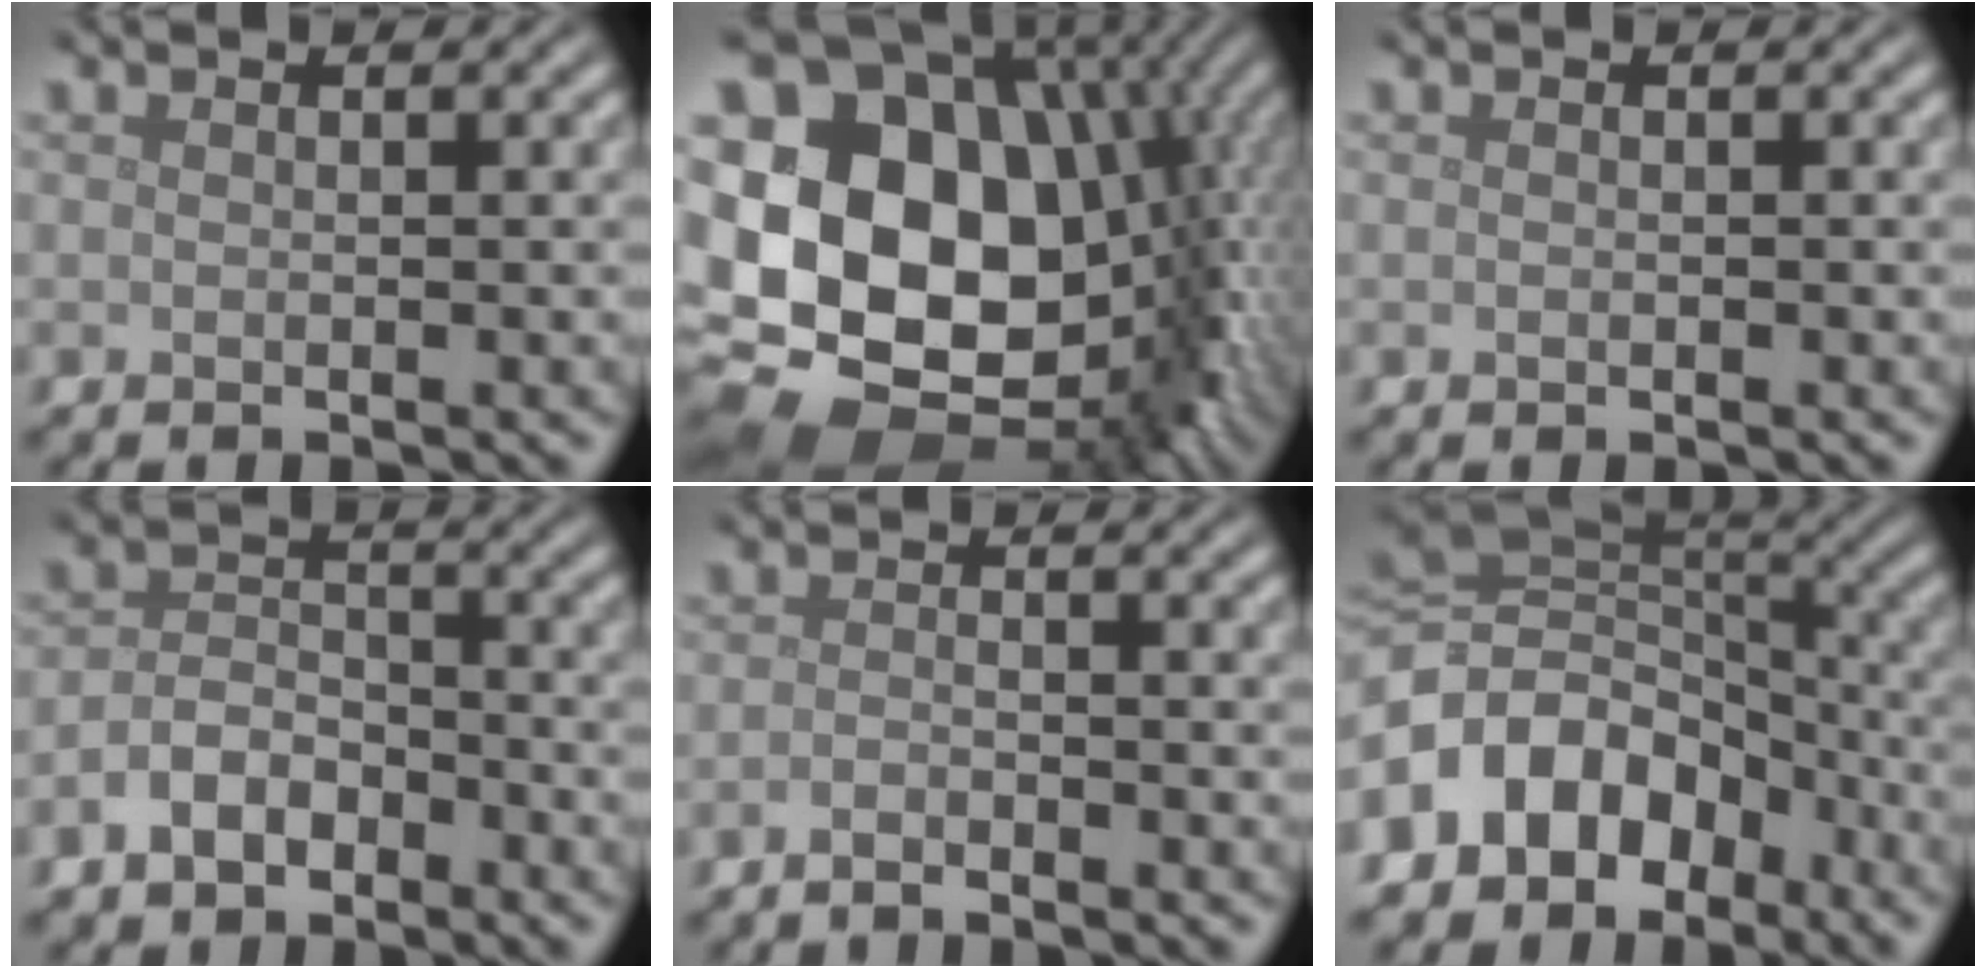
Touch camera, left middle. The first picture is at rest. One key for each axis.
{"total": 21.2, "fx": -0.2, "fy": 16.8, "fz": 13.0, "tx": -0.240, "ty": -0.007, "tz": 0.009}
{"total": 0.0}
{"total": 3.3, "fx": -2.1, "fy": 2.0, "fz": 1.7, "tx": -0.031, "ty": 0.007, "tz": -0.046}
{"total": 1.3, "fx": -1.0, "fy": 0.3, "fz": 0.7, "tx": -0.016, "ty": 0.001, "tz": -0.021}
{"total": 10.7, "fx": -5.1, "fy": 8.0, "fz": 4.8, "tx": -0.097, "ty": 0.007, "tz": -0.103}